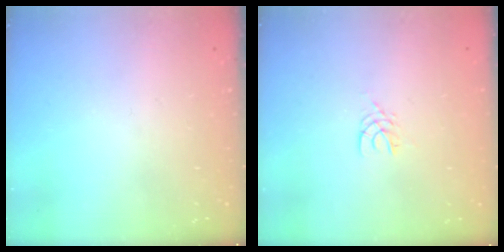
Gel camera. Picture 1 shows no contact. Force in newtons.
{"total": 2.5, "press": 2.5, "slide": 0.4}